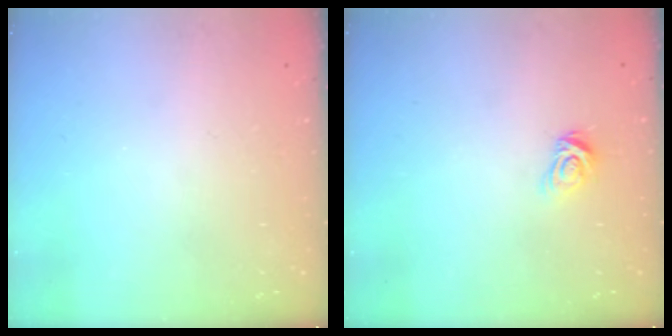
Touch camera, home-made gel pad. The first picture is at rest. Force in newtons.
{"total": 5.5, "press": 5.5, "slide": 0.4}